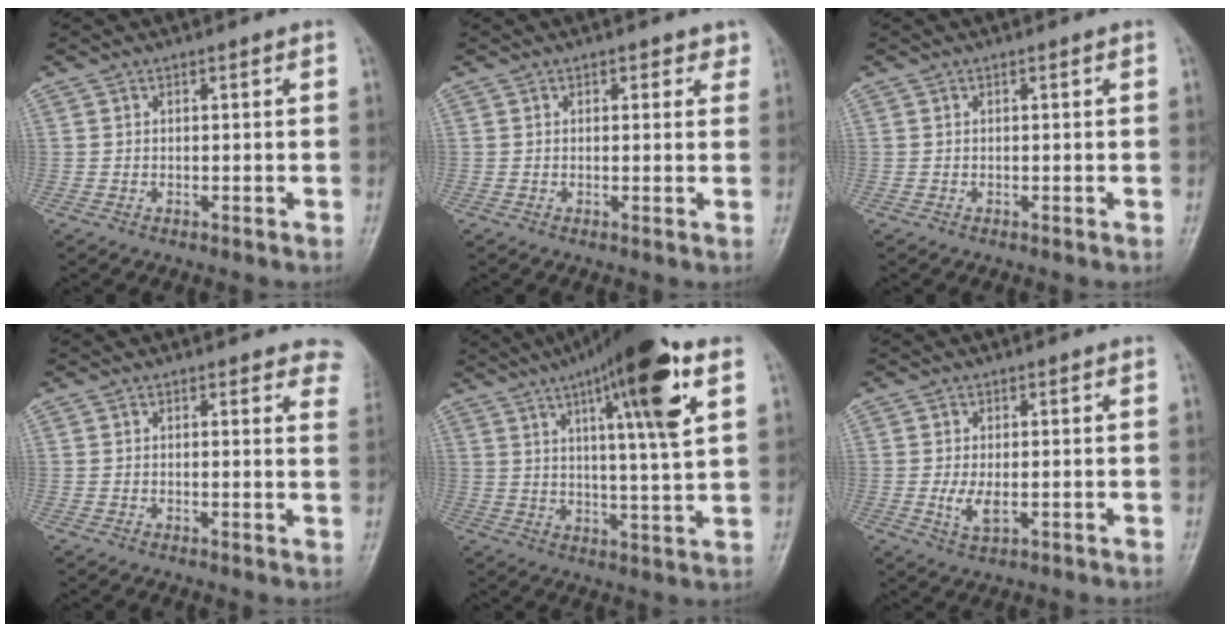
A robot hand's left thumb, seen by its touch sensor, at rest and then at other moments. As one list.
[{"total": 2.1, "force": [1.3, 1.4, 0.9], "torque": [0.014, -0.004, 0.011]}, {"total": 0.0}, {"total": 6.5, "force": [5.6, 2.3, 2.3], "torque": [0.016, -0.019, 0.041]}, {"total": 18.1, "force": [8.4, 2.7, 15.9], "torque": [-0.240, -0.016, 0.124]}, {"total": 3.5, "force": [-0.3, 1.7, 3.0], "torque": [-0.063, -0.009, -0.001]}]